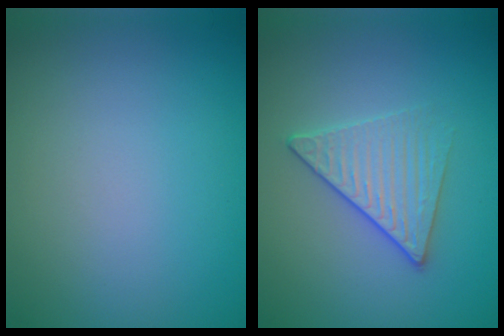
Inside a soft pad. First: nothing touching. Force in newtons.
{"total": 3.3, "press": 3.0, "slide": 1.3}